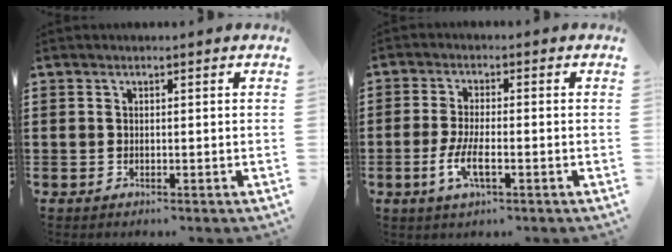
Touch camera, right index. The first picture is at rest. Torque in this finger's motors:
{"motor_torque": [1.98, 0.16, 0.55, 0.16]}